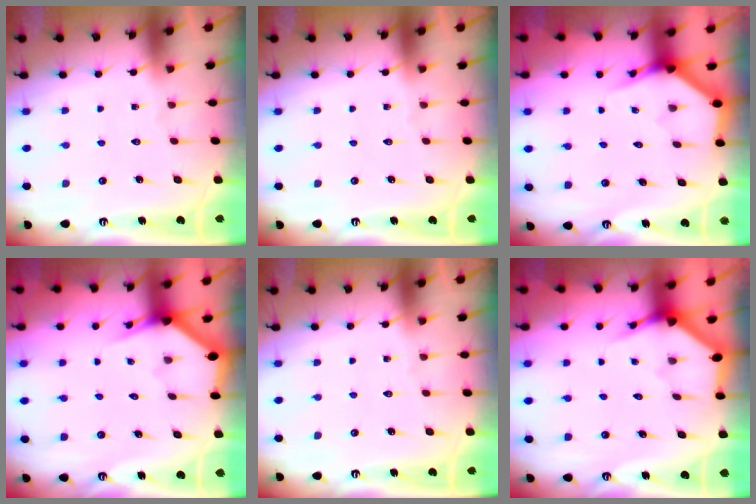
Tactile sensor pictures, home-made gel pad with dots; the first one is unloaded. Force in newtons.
{"total": 0.0}
{"total": 3.8, "press": 3.8, "slide": 0.4}
{"total": 2.8, "press": 2.8, "slide": 0.1}
{"total": 0.0}
{"total": 3.5, "press": 3.5, "slide": 0.2}